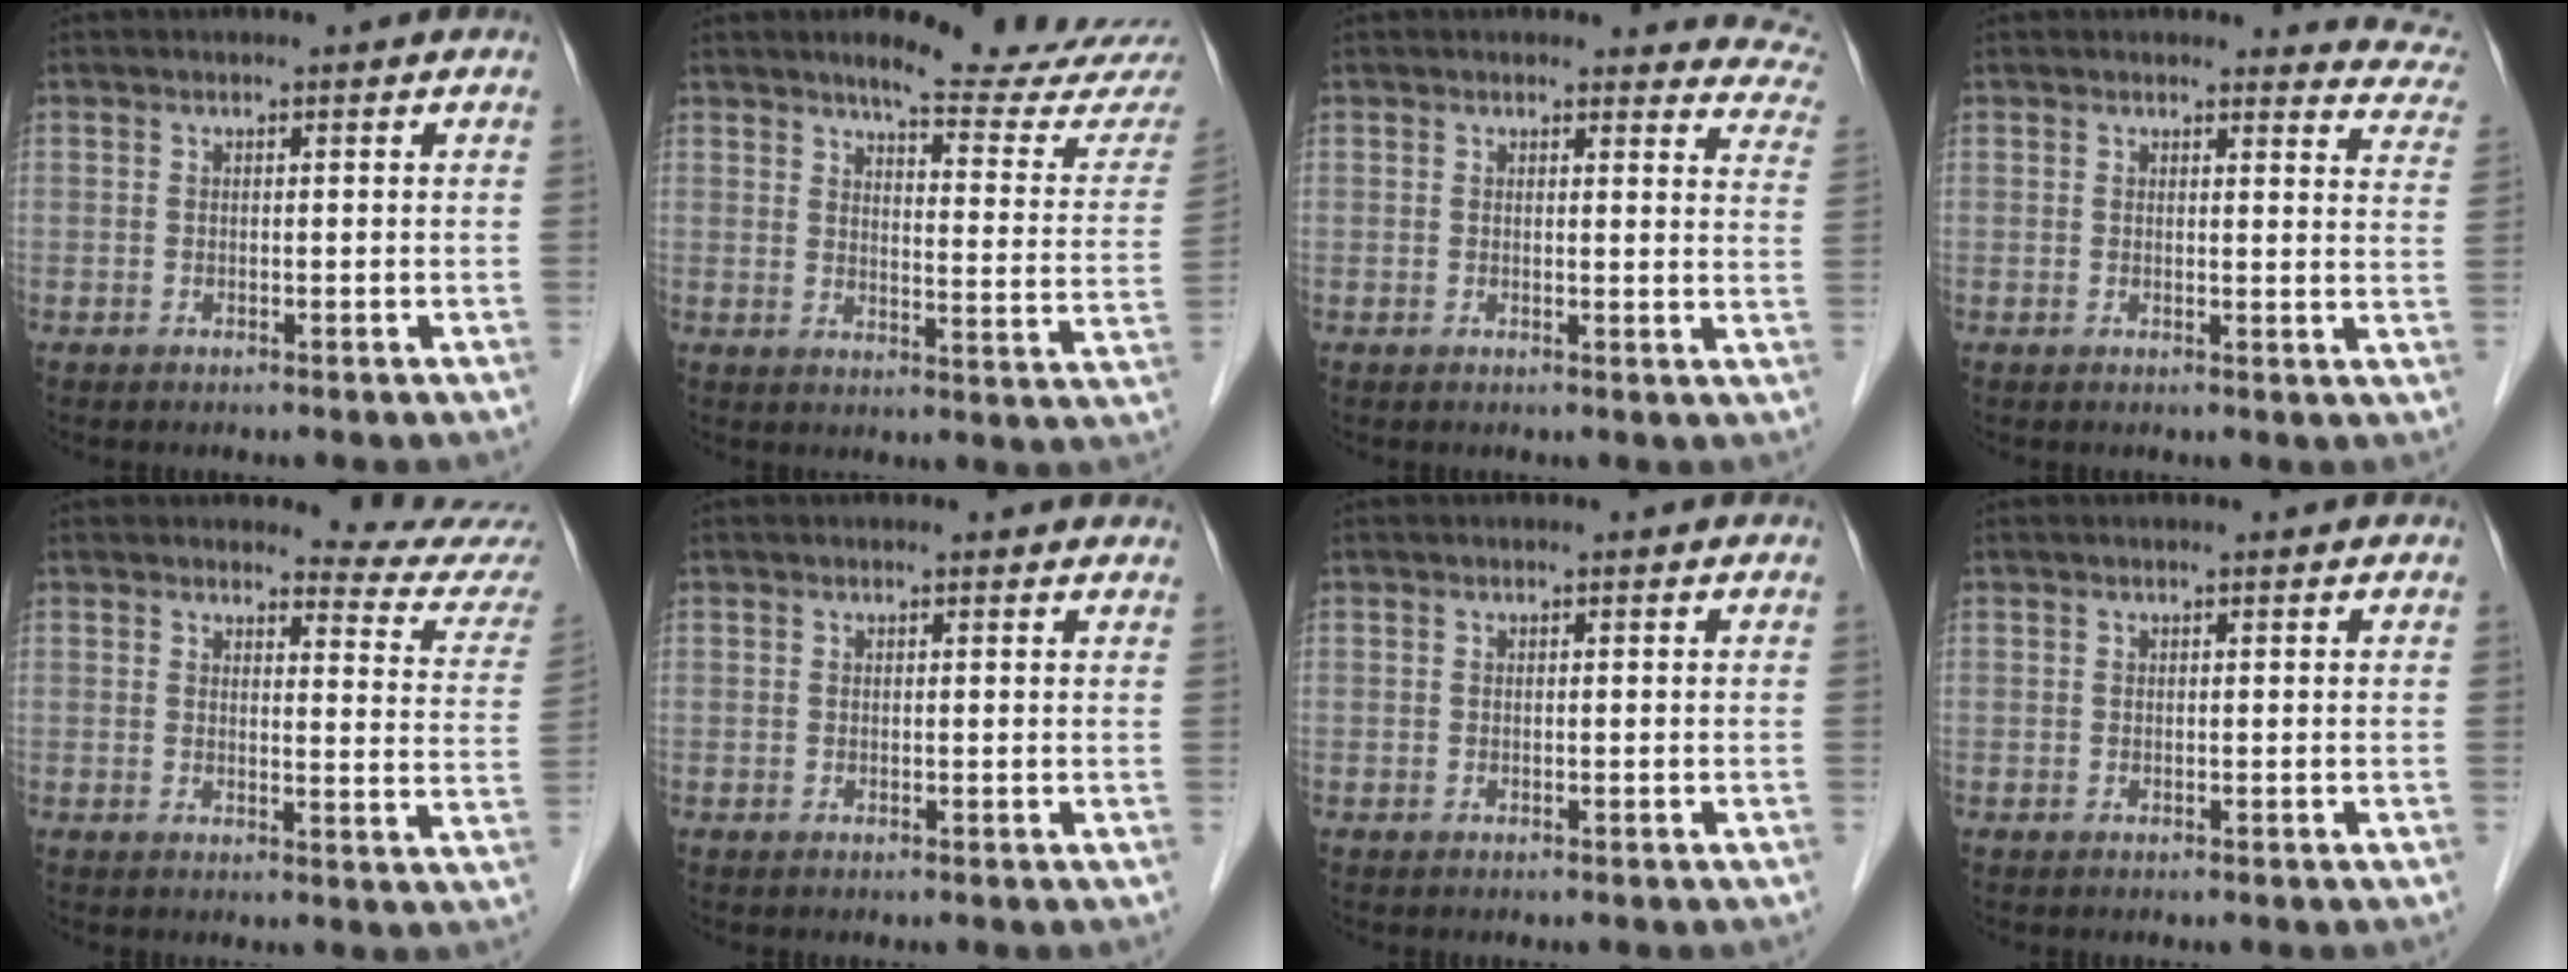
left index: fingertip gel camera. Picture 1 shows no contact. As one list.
[{"total": 15.7, "force": [14.7, 0.0, 5.5], "torque": [-0.067, -0.088, 0.161]}, {"total": 9.9, "force": [9.6, 2.5, 0.7], "torque": [0.042, -0.057, 0.054]}, {"total": 8.8, "force": [8.7, 1.6, 0.3], "torque": [0.037, -0.059, 0.051]}, {"total": 8.8, "force": [8.8, -0.7, -0.1], "torque": [0.000, -0.085, 0.082]}, {"total": 1.7, "force": [1.6, 0.4, 0.3], "torque": [-0.012, 0.001, 0.008]}, {"total": 0.0}, {"total": 0.0}]